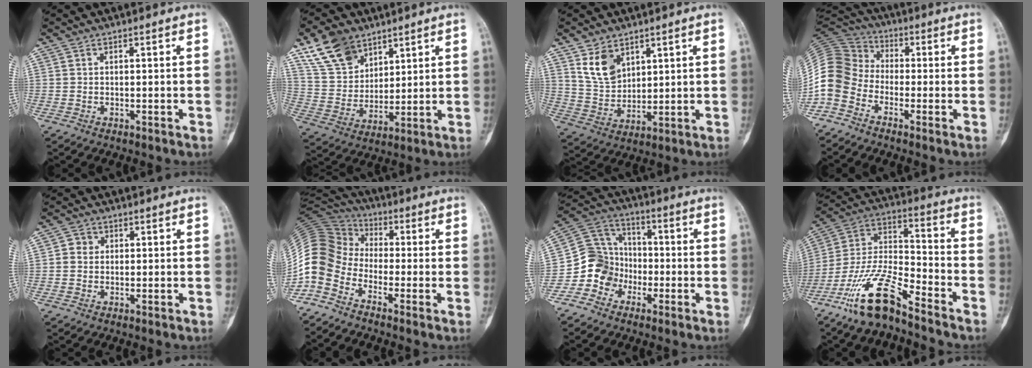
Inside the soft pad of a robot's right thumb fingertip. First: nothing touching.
{"total": 12.5, "force": [8.6, 7.6, 5.0], "torque": [-0.076, -0.033, 0.173]}
{"total": 8.2, "force": [4.7, 5.2, 4.2], "torque": [-0.063, -0.028, 0.105]}
{"total": 11.0, "force": [-4.4, 8.4, 5.6], "torque": [-0.107, 0.048, -0.108]}
{"total": 2.6, "force": [0.3, 2.5, 0.8], "torque": [0.007, 0.005, 0.001]}
{"total": 12.2, "force": [-5.4, 8.7, 6.5], "torque": [-0.125, 0.060, -0.128]}
{"total": 10.2, "force": [-4.5, 8.9, 2.2], "torque": [-0.005, 0.065, -0.095]}
{"total": 15.1, "force": [-11.0, 3.8, 9.7], "torque": [-0.192, 0.071, -0.211]}